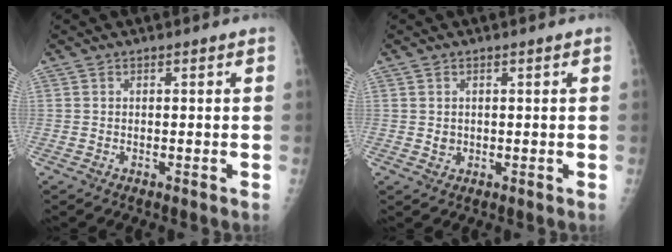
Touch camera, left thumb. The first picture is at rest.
{"total": 1.3, "force": [0.2, 1.2, 0.5], "torque": [-0.005, -0.001, 0.008]}